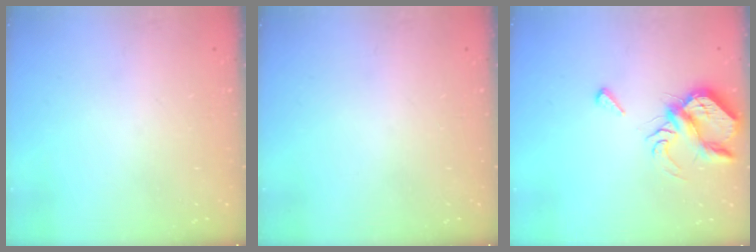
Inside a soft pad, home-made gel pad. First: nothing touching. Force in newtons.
{"total": 0.0}
{"total": 7.3, "press": 7.2, "slide": 1.1}